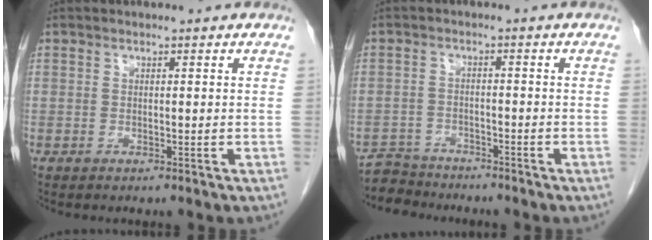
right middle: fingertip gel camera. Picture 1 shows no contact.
{"total": 2.9, "force": [-2.5, 1.0, -1.0], "torque": [0.018, -0.011, -0.048]}